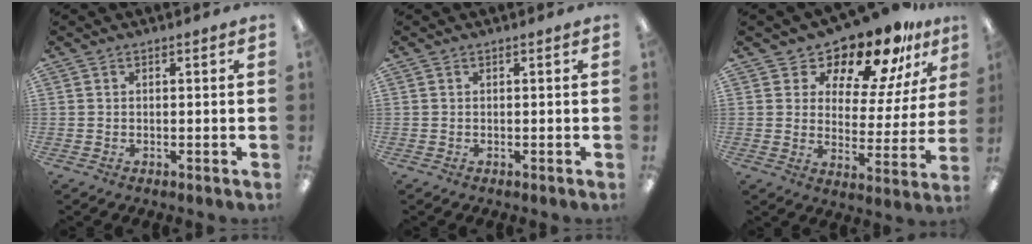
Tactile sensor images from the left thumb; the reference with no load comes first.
{"total": 0.0}
{"total": 14.4, "force": [12.5, 5.1, 5.1], "torque": [-0.095, -0.103, 0.216]}